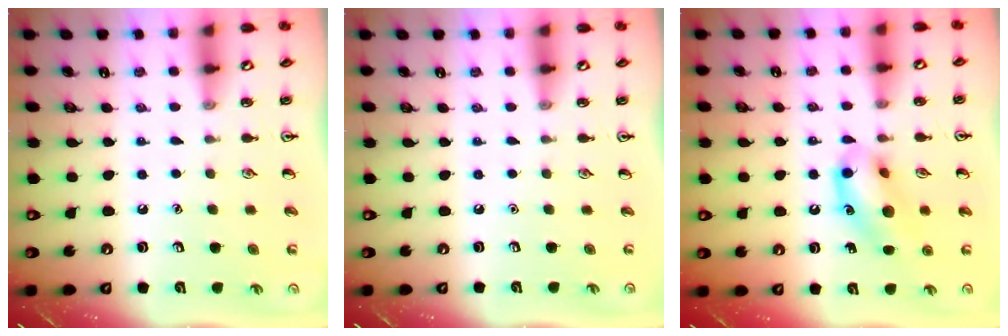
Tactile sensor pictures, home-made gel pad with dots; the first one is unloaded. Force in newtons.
{"total": 0.0}
{"total": 12.6, "press": 12.4, "slide": 2.3}